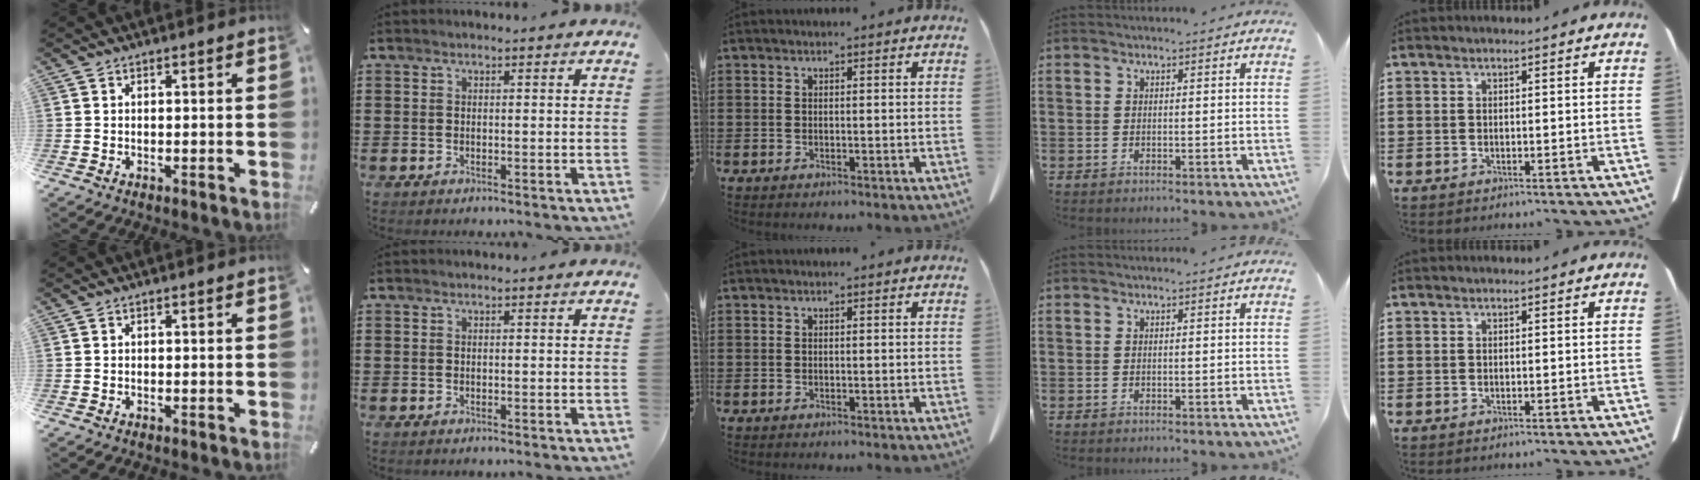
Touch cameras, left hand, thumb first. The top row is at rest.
{}